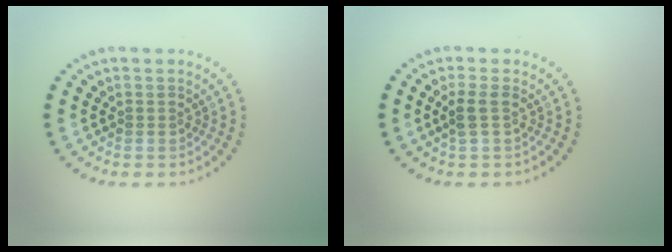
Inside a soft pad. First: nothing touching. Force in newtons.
{"total": 1.5, "press": 1.3, "slide": 0.7}